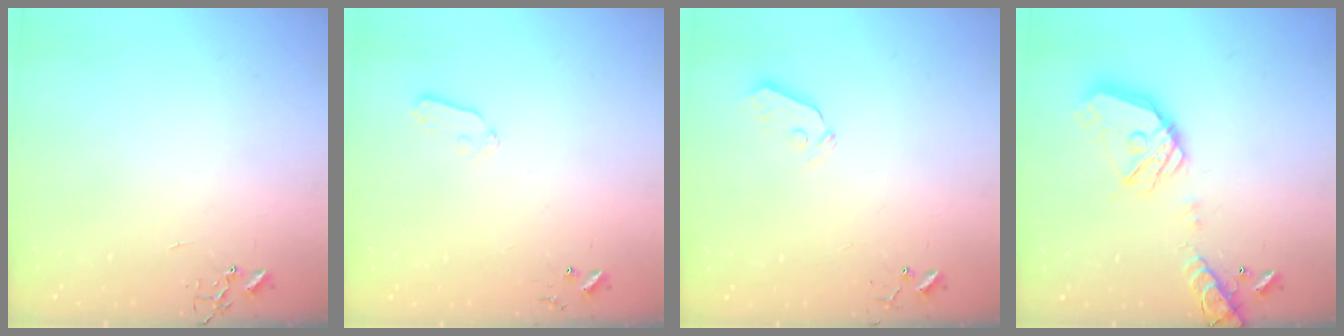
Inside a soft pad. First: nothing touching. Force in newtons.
{"total": 5.9, "press": 5.9, "slide": 0.8}
{"total": 3.8, "press": 3.8, "slide": 0.3}
{"total": 19.0, "press": 18.9, "slide": 2.0}